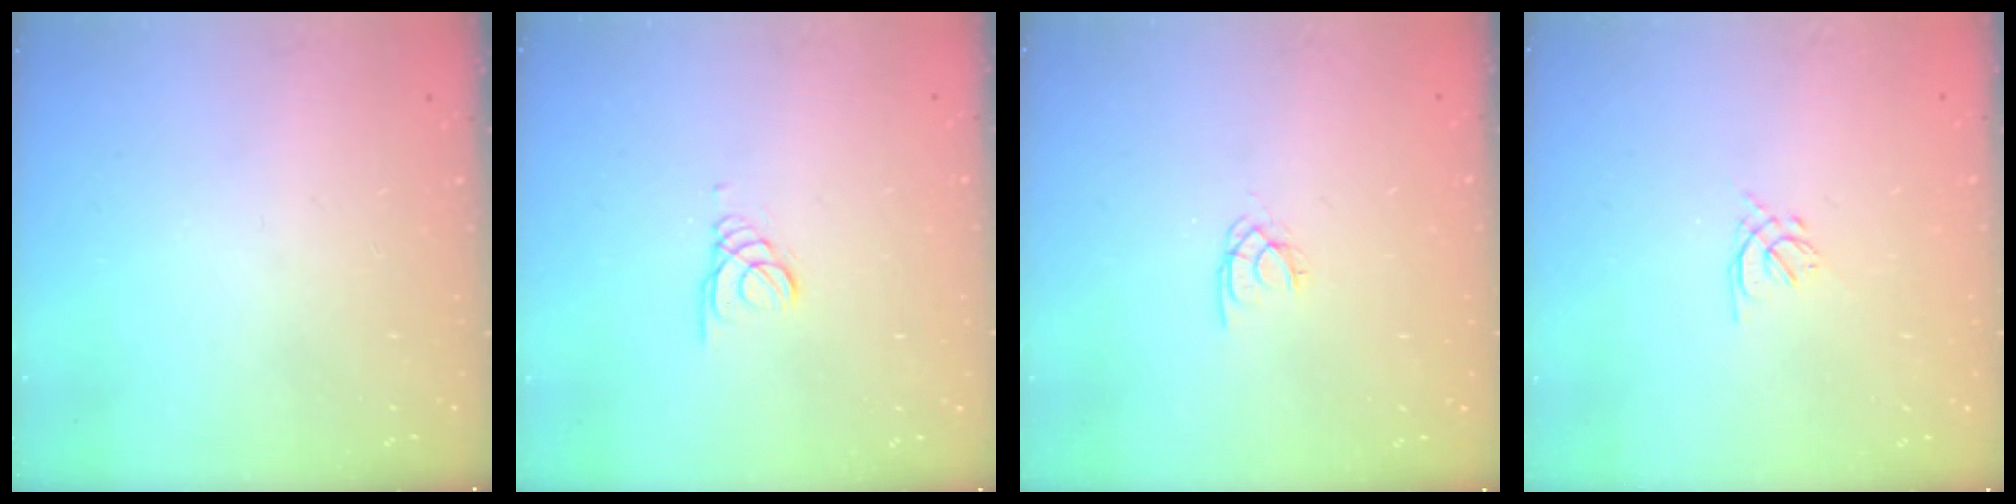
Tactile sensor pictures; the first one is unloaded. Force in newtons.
{"total": 1.1, "press": 1.0, "slide": 0.1}
{"total": 1.7, "press": 1.7, "slide": 0.2}
{"total": 1.7, "press": 1.6, "slide": 0.5}